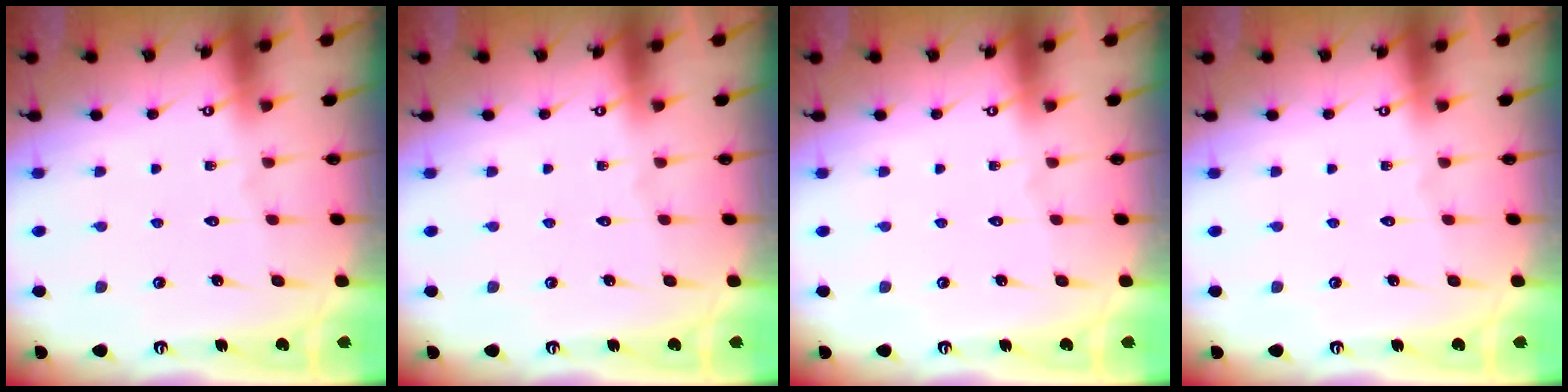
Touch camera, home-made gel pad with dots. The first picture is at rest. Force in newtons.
{"total": 0.0}
{"total": 0.0}
{"total": 0.0}